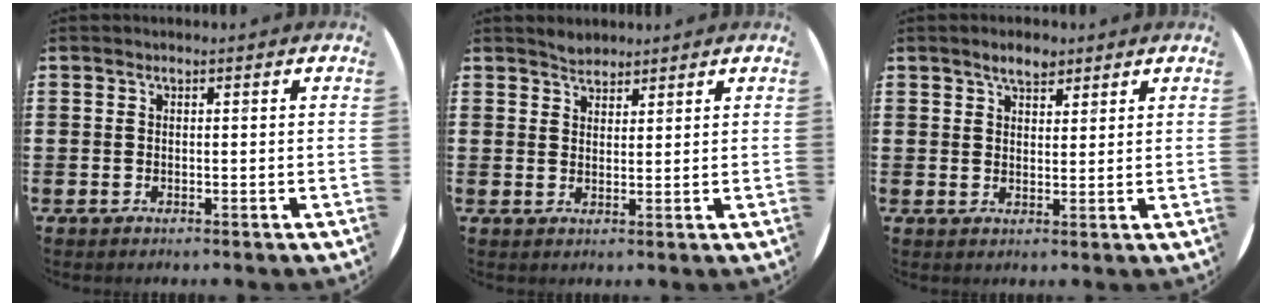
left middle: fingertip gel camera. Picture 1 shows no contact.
{"total": 2.1, "force": [2.0, 0.6, 0.0], "torque": [-0.002, 0.005, 0.039]}
{"total": 3.2, "force": [2.5, 1.4, 1.3], "torque": [-0.020, 0.003, 0.045]}